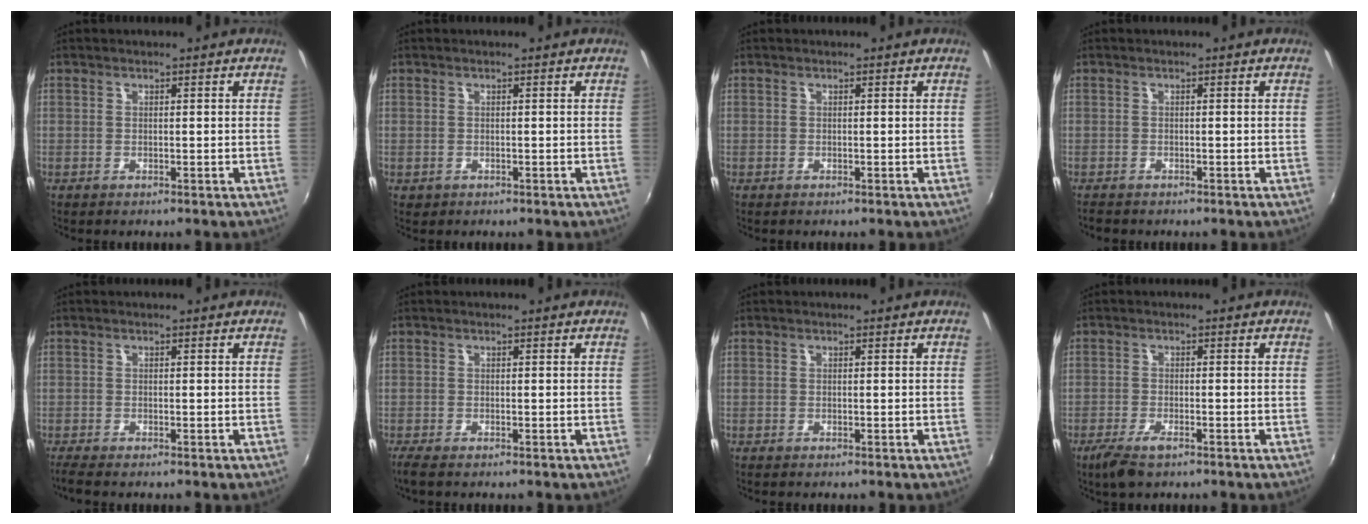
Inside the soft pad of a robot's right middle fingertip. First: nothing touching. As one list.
[{"total": 0.7, "force": [-0.2, 0.7, 0.2], "torque": [-0.003, -0.003, -0.003]}, {"total": 0.0}, {"total": 1.6, "force": [-1.5, 0.7, 0.4], "torque": [-0.012, -0.008, -0.024]}, {"total": 1.6, "force": [-1.3, 0.0, 0.8], "torque": [-0.019, -0.009, -0.027]}, {"total": 1.6, "force": [-1.2, 0.2, 1.0], "torque": [-0.023, -0.007, -0.025]}, {"total": 0.0}, {"total": 8.3, "force": [-5.9, 2.9, 5.2], "torque": [-0.129, -0.025, -0.113]}]